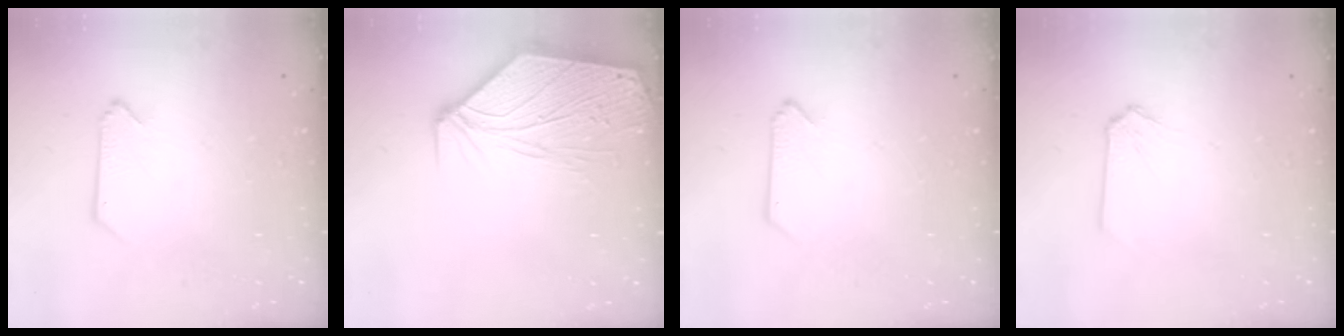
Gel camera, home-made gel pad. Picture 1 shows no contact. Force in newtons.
{"total": 10.6, "press": 10.5, "slide": 1.4}
{"total": 0.0}
{"total": 0.0}